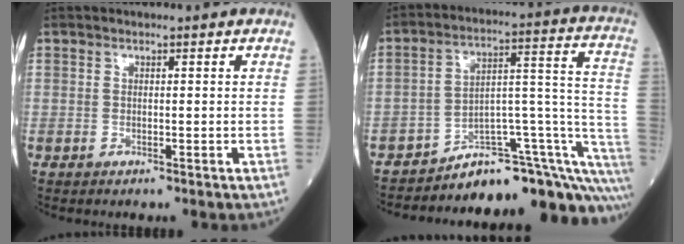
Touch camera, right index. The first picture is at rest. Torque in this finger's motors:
{"motor_torque": [0.04, -0.63, 0.19, 0.05]}